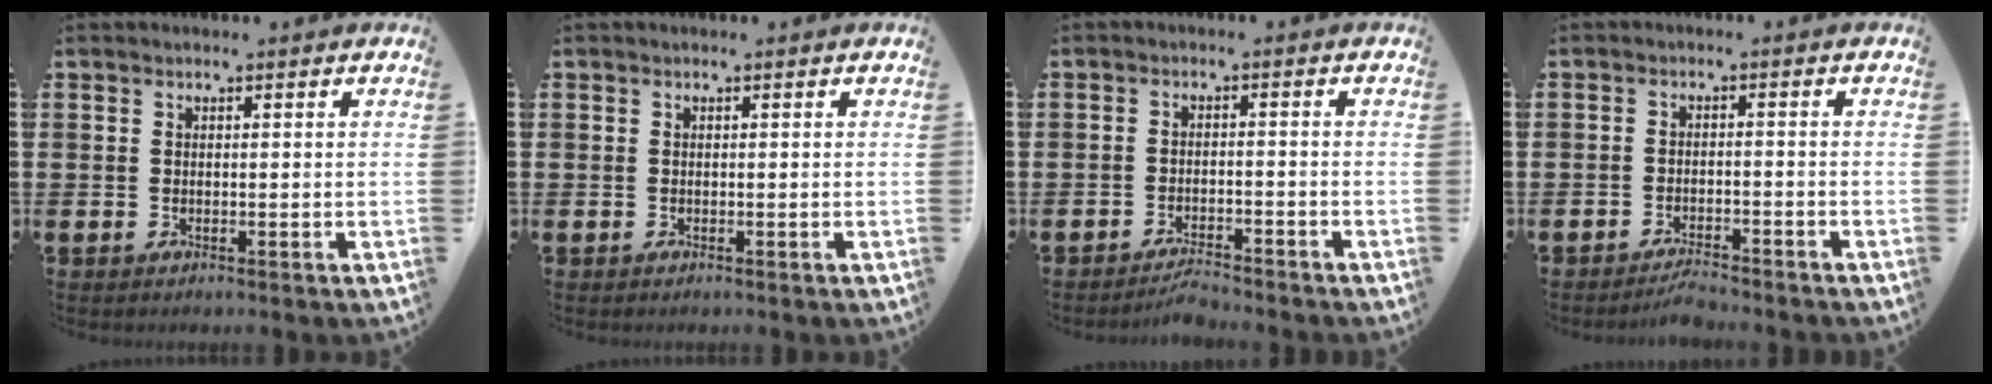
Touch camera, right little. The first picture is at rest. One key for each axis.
{"total": 0.0}
{"total": 2.3, "fx": -2.2, "fy": 0.0, "fz": 0.3, "tx": -0.010, "ty": 0.005, "tz": -0.046}
{"total": 2.2, "fx": -2.2, "fy": 0.0, "fz": 0.4, "tx": -0.011, "ty": 0.007, "tz": -0.044}